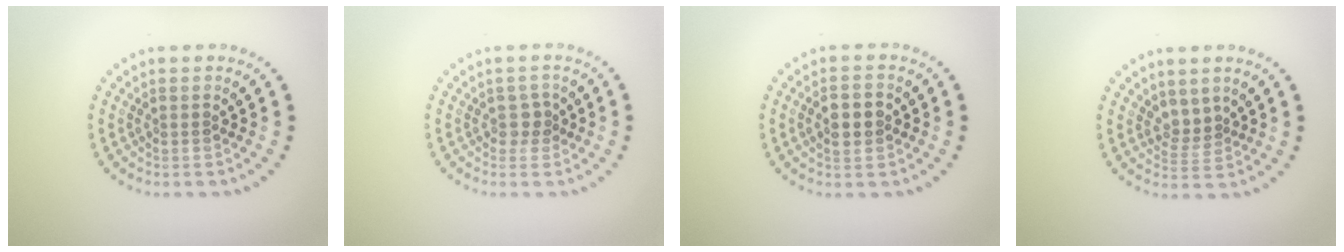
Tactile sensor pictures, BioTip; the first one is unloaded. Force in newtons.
{"total": 1.2, "press": 1.0, "slide": 0.5}
{"total": 2.6, "press": 2.6, "slide": 0.2}
{"total": 1.8, "press": 1.2, "slide": 1.4}